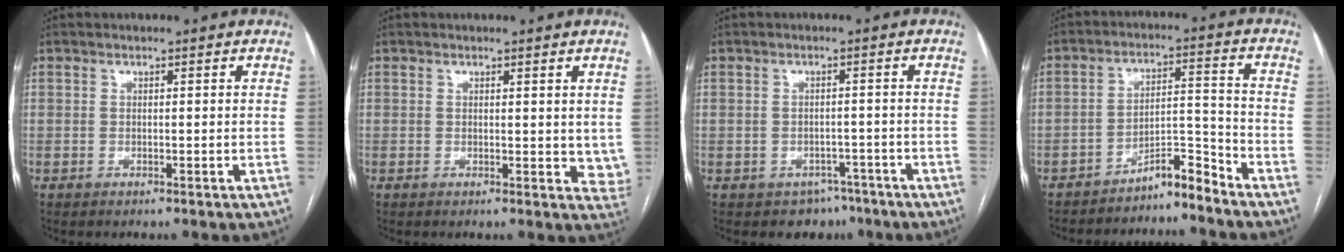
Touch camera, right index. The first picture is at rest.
{"total": 3.4, "force": [1.5, 2.0, 2.3], "torque": [-0.011, -0.012, 0.019]}
{"total": 4.4, "force": [-3.0, 3.2, 0.3], "torque": [0.008, 0.015, -0.035]}
{"total": 5.9, "force": [-5.6, 0.2, 1.9], "torque": [-0.017, 0.019, -0.094]}